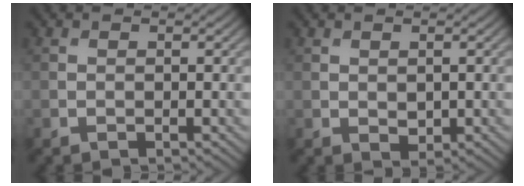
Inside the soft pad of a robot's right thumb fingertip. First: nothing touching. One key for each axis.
{"total": 1.2, "fx": 0.2, "fy": 0.8, "fz": 0.9, "tx": -0.016, "ty": -0.004, "tz": 0.009}